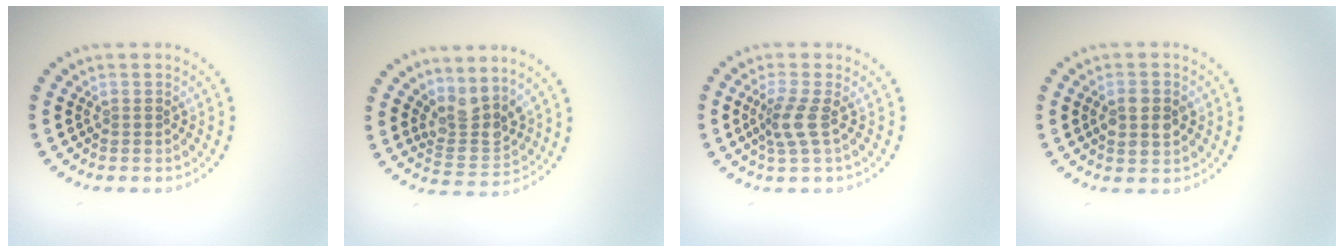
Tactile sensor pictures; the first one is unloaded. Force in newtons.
{"total": 3.3, "press": 2.6, "slide": 2.0}
{"total": 2.4, "press": 1.8, "slide": 1.6}
{"total": 2.7, "press": 2.7, "slide": 0.1}